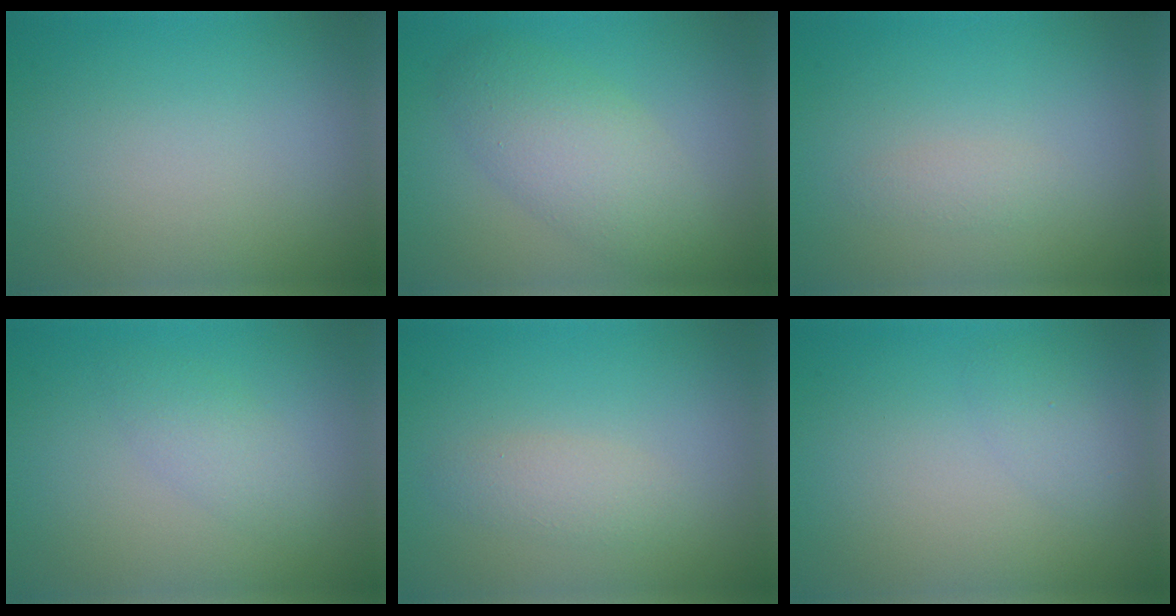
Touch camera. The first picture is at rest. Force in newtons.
{"total": 5.0, "press": 5.0, "slide": 0.1}
{"total": 1.0, "press": 1.0, "slide": 0.1}
{"total": 2.0, "press": 2.0, "slide": 0.1}
{"total": 1.8, "press": 1.8, "slide": 0.0}
{"total": 1.2, "press": 1.2, "slide": 0.1}